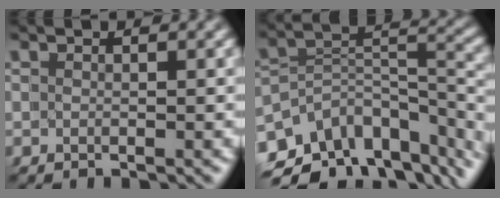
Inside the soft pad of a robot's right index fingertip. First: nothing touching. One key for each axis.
{"total": 11.7, "fx": -5.8, "fy": 7.4, "fz": 7.0, "tx": -0.105, "ty": -0.029, "tz": -0.096}